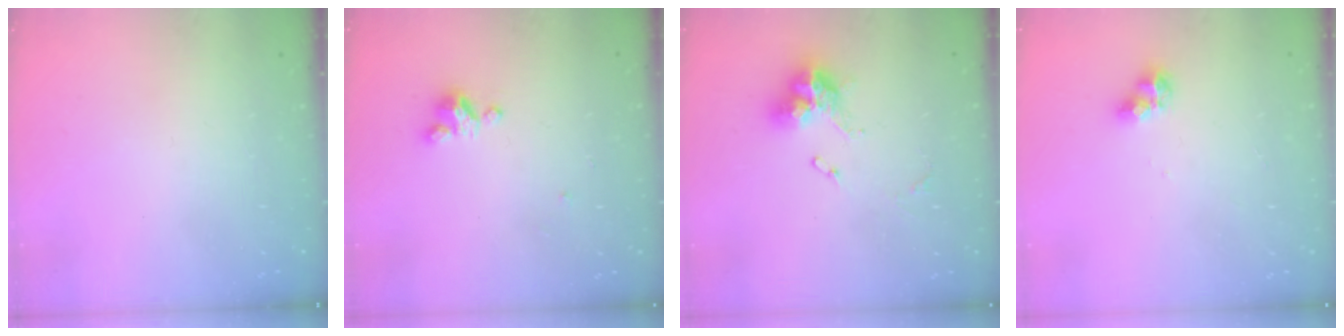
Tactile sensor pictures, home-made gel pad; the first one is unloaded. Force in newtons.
{"total": 2.9, "press": 2.9, "slide": 0.3}
{"total": 11.5, "press": 11.4, "slide": 1.4}
{"total": 8.1, "press": 8.1, "slide": 1.0}